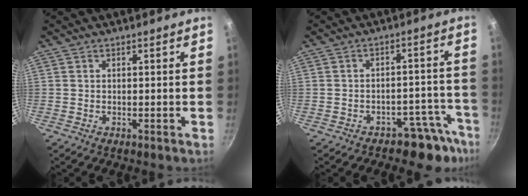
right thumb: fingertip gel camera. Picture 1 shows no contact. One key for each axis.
{"total": 7.9, "fx": -6.3, "fy": 4.2, "fz": 2.2, "tx": 0.046, "ty": 0.077, "tz": -0.072}